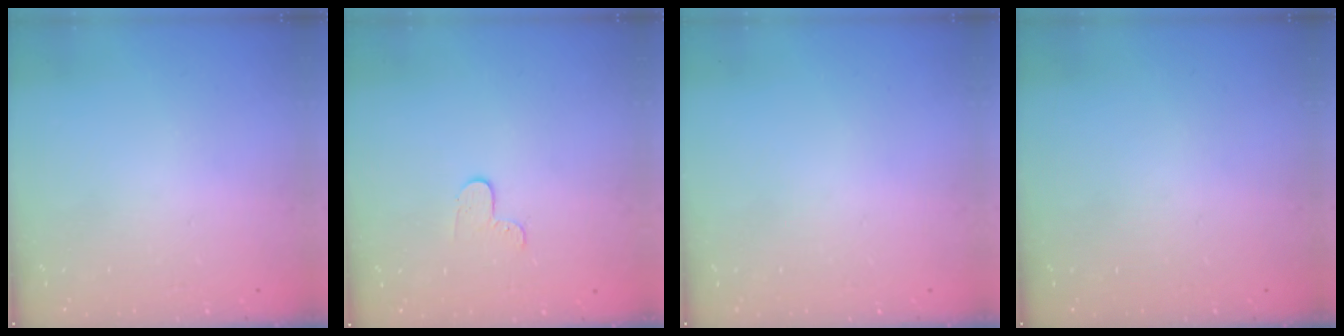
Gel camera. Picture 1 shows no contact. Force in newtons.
{"total": 3.7, "press": 3.6, "slide": 0.3}
{"total": 0.0}
{"total": 0.0}